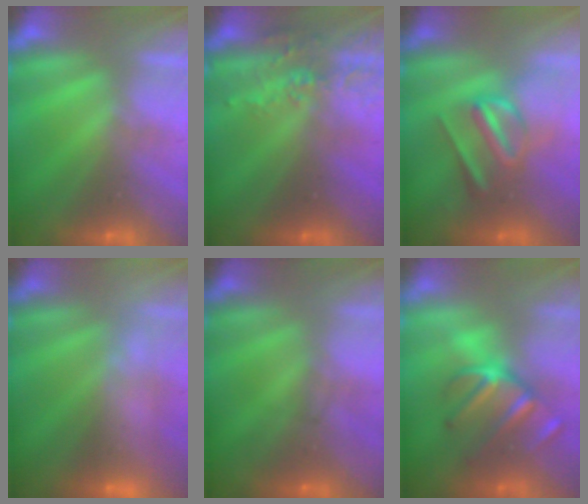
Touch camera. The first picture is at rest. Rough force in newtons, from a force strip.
{"total": 3.2}
{"total": 2.9}
{"total": 2.4}
{"total": 1.6}
{"total": 2.8}